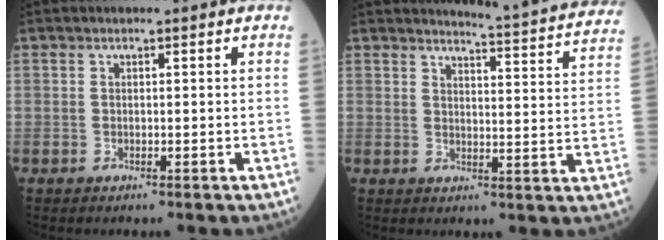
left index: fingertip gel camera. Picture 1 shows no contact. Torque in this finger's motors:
{"motor_torque": [0.36, -0.57, 0.02, 0.04]}